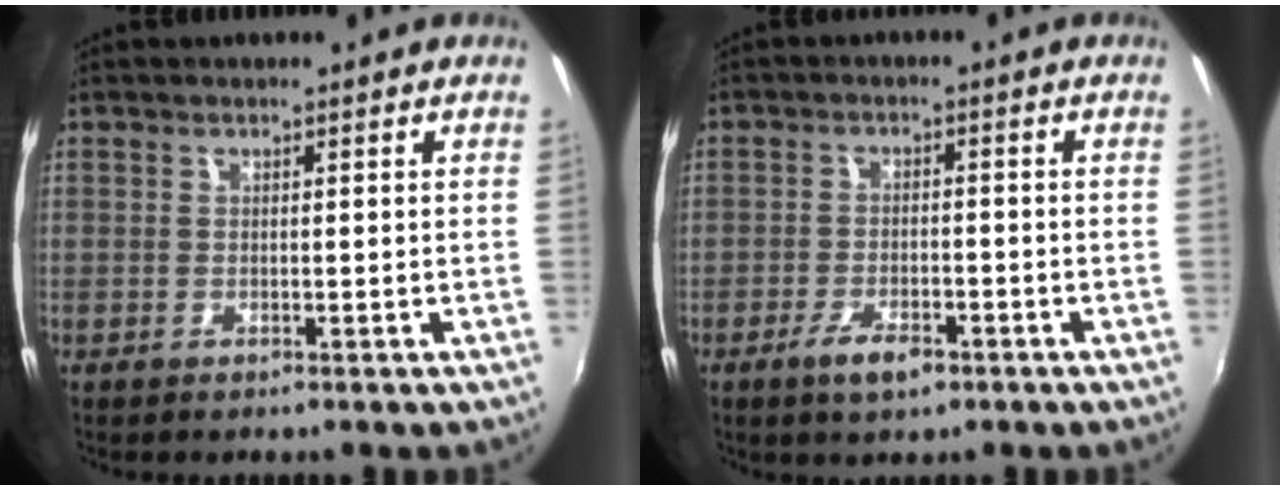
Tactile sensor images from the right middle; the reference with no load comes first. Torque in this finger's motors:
{"motor_torque": [0.78, -0.66, 0.21, 0.07]}